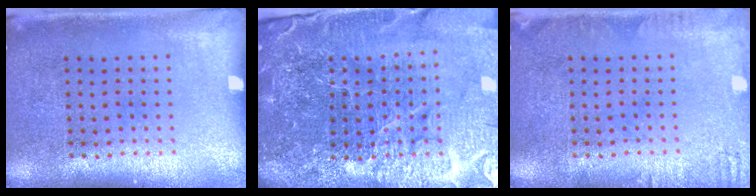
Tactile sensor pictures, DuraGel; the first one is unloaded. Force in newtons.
{"total": 6.3, "press": 5.6, "slide": 3.0}
{"total": 1.5, "press": 1.5, "slide": 0.2}